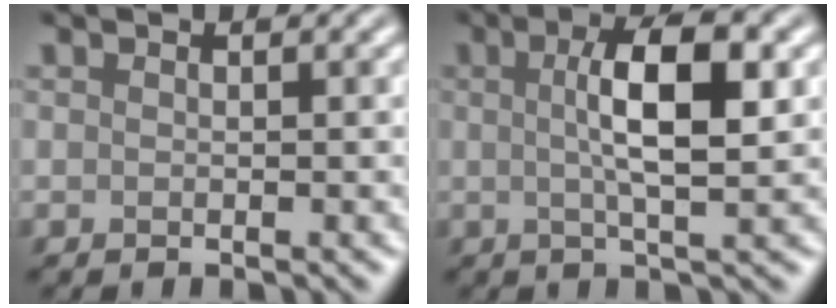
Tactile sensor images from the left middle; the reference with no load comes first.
{"total": 5.9, "force": [1.0, 1.4, 5.6], "torque": [-0.092, 0.011, 0.014]}